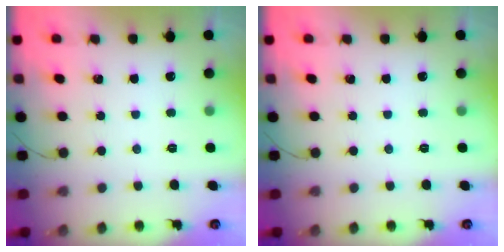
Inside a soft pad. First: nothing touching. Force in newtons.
{"total": 0.0}